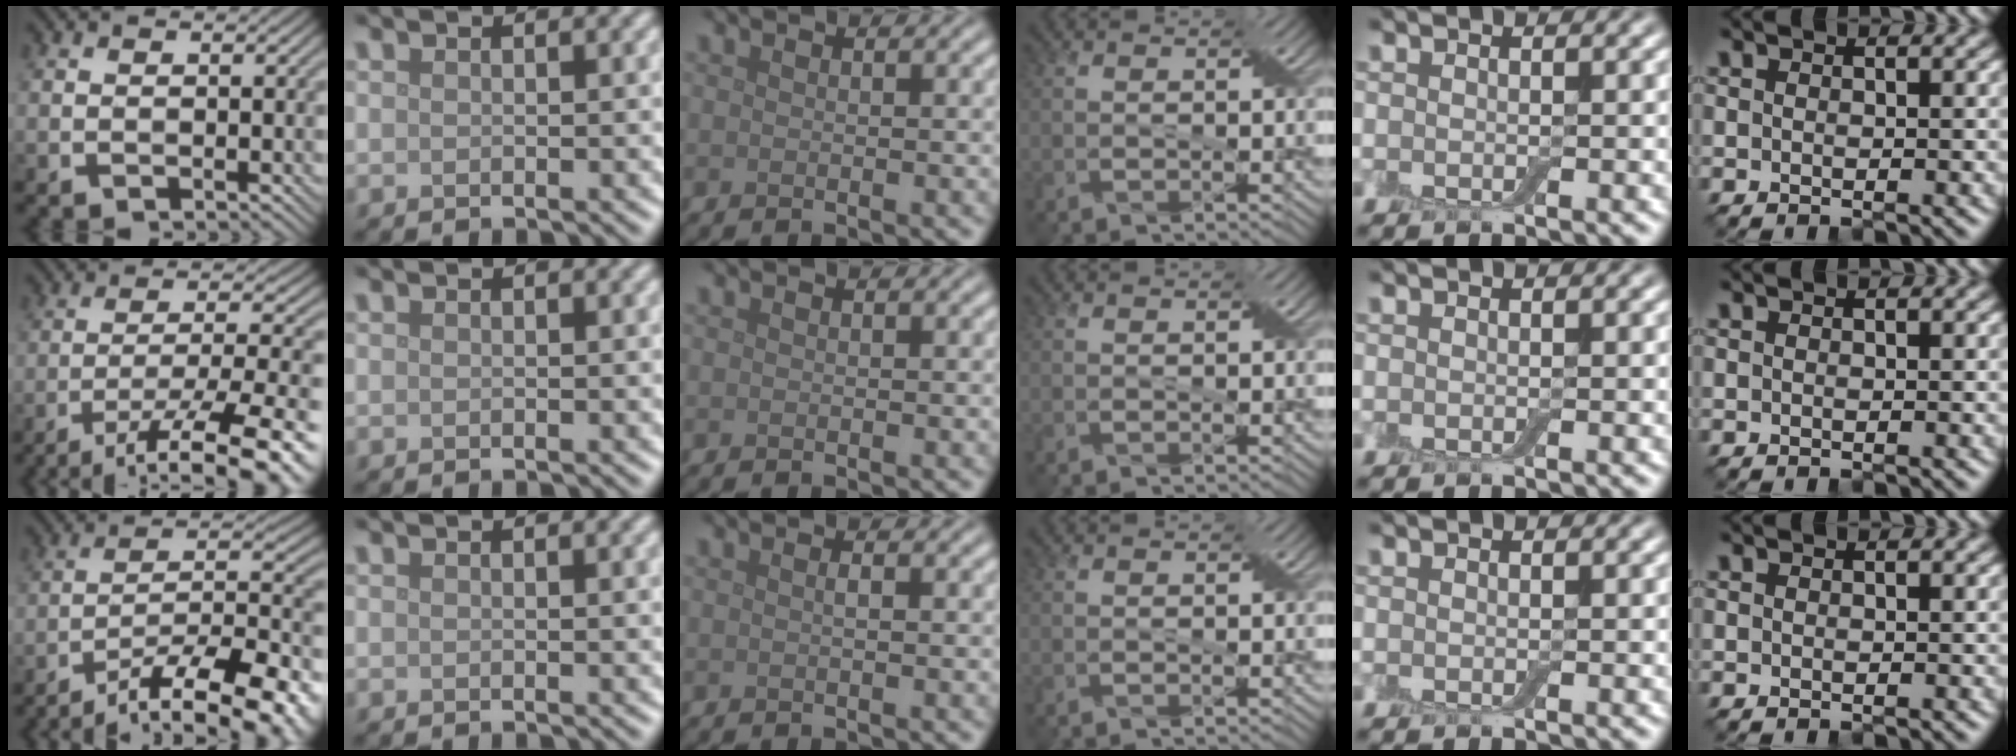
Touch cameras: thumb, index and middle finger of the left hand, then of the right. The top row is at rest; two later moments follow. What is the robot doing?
{"motion": "pour", "object": "bottle"}